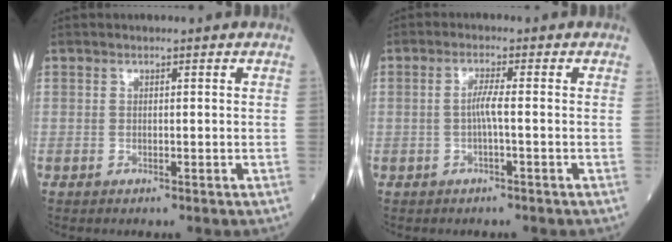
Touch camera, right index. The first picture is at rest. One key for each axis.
{"total": 2.4, "fx": -0.3, "fy": -0.1, "fz": 2.3, "tx": -0.045, "ty": 0.002, "tz": -0.005}